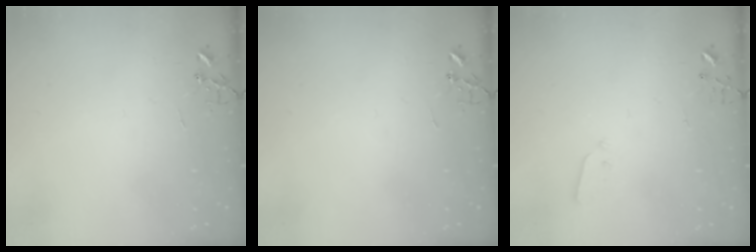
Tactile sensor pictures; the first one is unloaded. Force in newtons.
{"total": 0.0}
{"total": 3.5, "press": 3.5, "slide": 0.2}